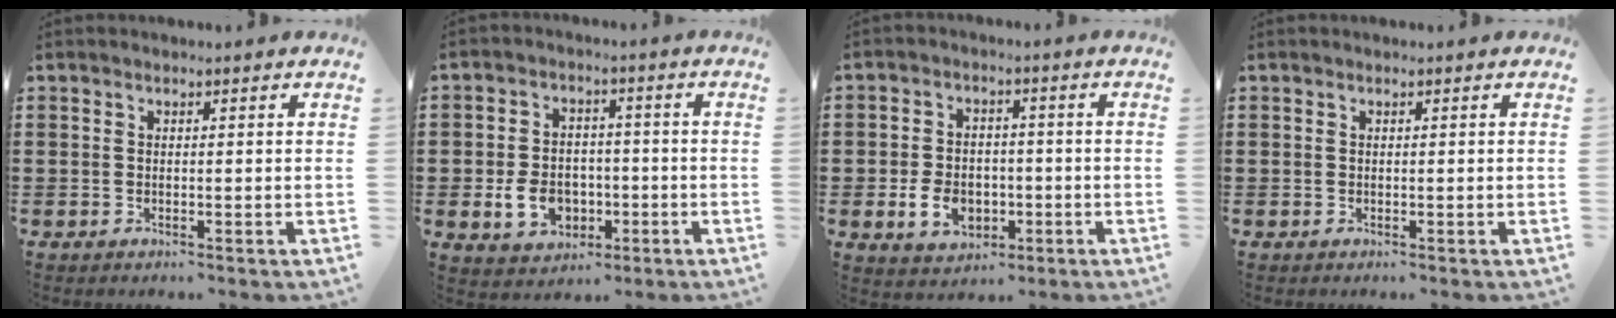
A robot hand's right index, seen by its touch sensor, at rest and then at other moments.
{"total": 6.9, "force": [-2.0, 5.2, 4.1], "torque": [-0.082, 0.006, -0.036]}
{"total": 6.0, "force": [-1.8, 4.3, 3.7], "torque": [-0.091, 0.002, -0.037]}
{"total": 0.0}